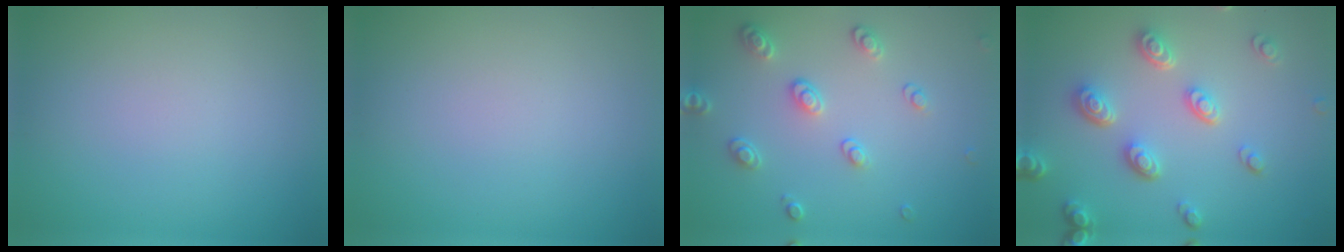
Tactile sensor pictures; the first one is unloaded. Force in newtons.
{"total": 0.0}
{"total": 2.7, "press": 2.6, "slide": 0.4}
{"total": 4.4, "press": 3.5, "slide": 2.7}